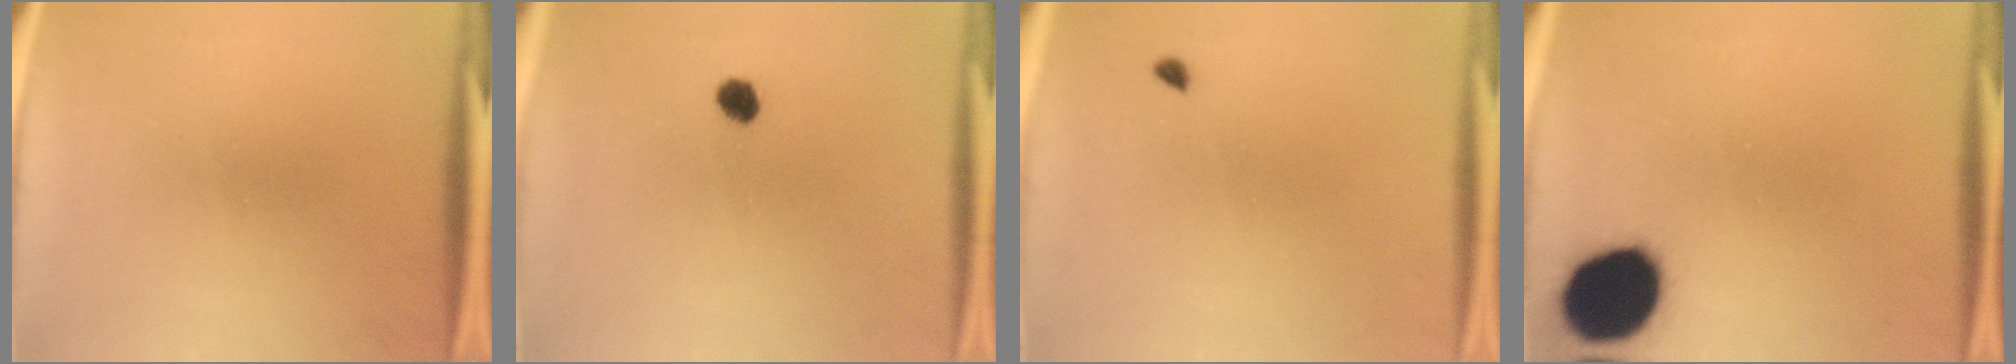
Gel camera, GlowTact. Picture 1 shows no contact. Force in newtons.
{"total": 2.5}
{"total": 0.8}
{"total": 13.0}